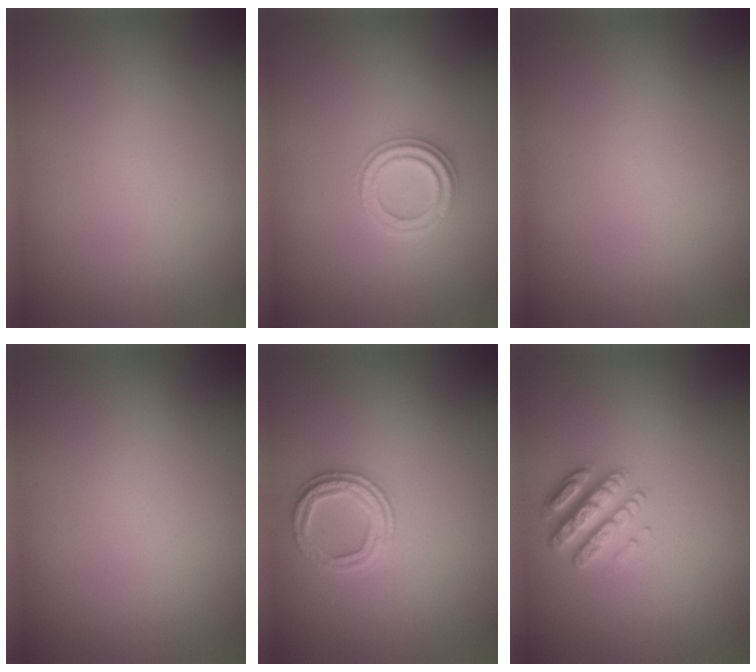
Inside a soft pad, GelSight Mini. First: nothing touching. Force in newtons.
{"total": 2.3, "press": 2.3, "slide": 0.3}
{"total": 0.0}
{"total": 0.0}
{"total": 2.5, "press": 2.4, "slide": 0.6}
{"total": 2.9, "press": 2.8, "slide": 1.1}